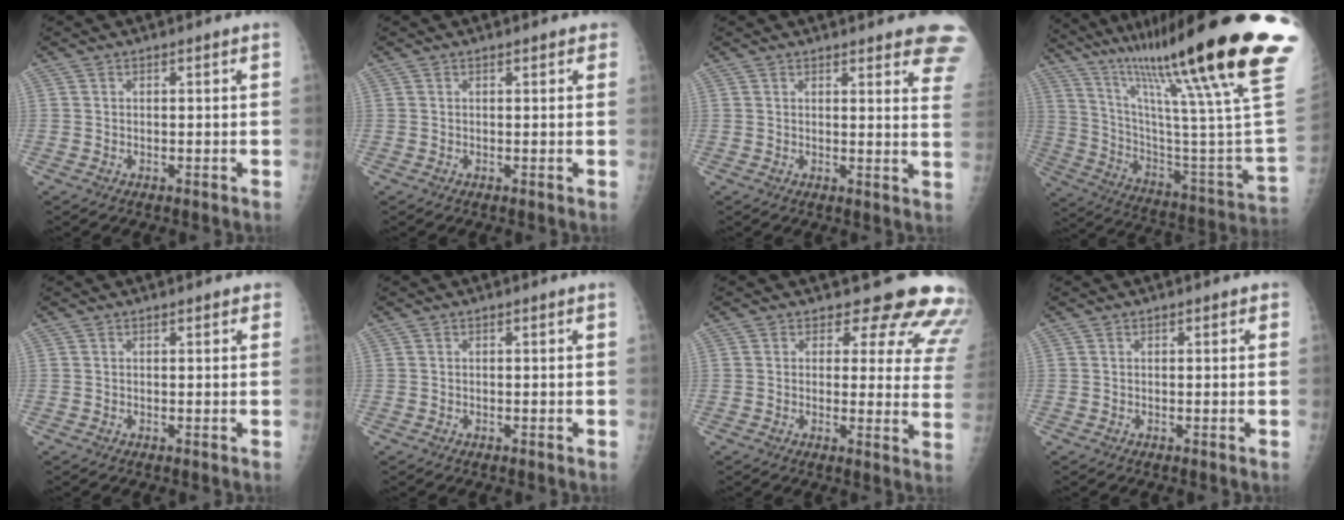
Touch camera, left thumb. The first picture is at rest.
{"total": 1.4, "force": [0.9, 0.7, 0.7], "torque": [0.002, -0.001, 0.006]}
{"total": 12.2, "force": [9.6, 2.8, 7.0], "torque": [-0.046, -0.040, 0.090]}
{"total": 38.8, "force": [25.5, 3.0, 29.1], "torque": [-0.356, -0.101, 0.397]}
{"total": 1.2, "force": [0.8, 0.6, 0.7], "torque": [-0.001, -0.001, 0.006]}
{"total": 0.0}
{"total": 14.3, "force": [12.8, 5.2, 3.3], "torque": [0.015, -0.102, 0.116]}
{"total": 0.8, "force": [0.4, 0.5, 0.4], "torque": [0.003, 0.001, 0.000]}